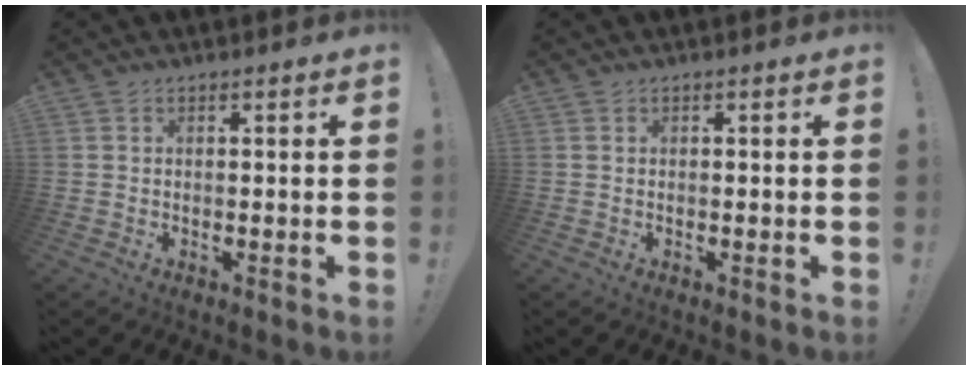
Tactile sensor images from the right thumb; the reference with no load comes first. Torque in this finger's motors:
{"motor_torque": [-1.04, 0.05, -0.29, 0.14, 0.01]}